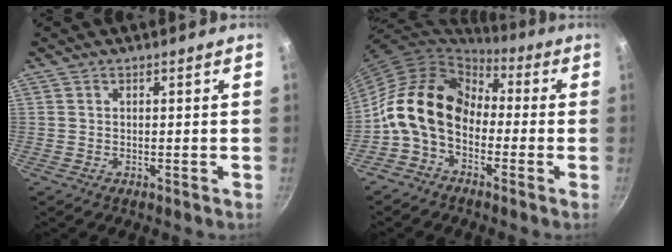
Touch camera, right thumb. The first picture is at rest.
{"total": 14.0, "force": [-1.7, 10.2, 9.4], "torque": [-0.142, 0.041, -0.053]}